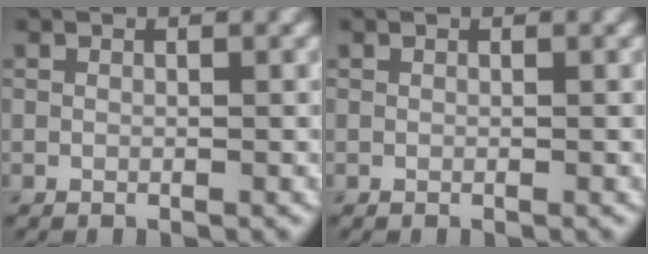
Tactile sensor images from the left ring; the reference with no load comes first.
{"total": 0.0}